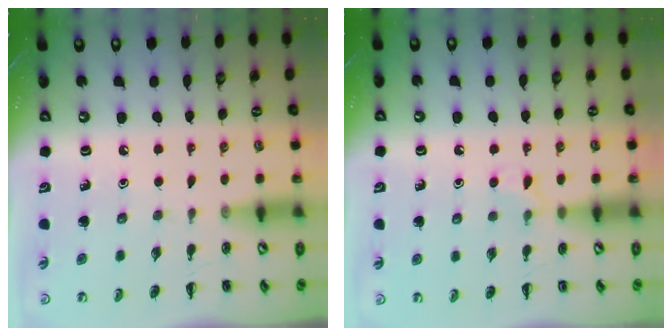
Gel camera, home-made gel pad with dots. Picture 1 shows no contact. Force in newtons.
{"total": 5.0, "press": 4.8, "slide": 1.6}